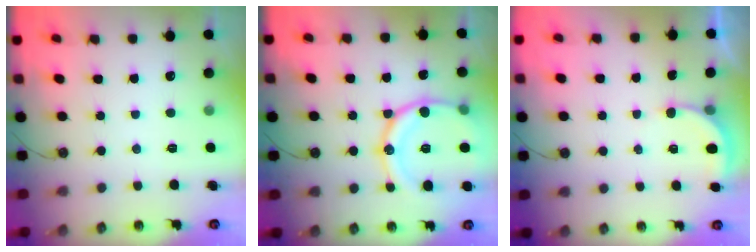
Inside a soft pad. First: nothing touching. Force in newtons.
{"total": 19.3, "press": 19.0, "slide": 3.4}
{"total": 3.3, "press": 3.3, "slide": 0.3}